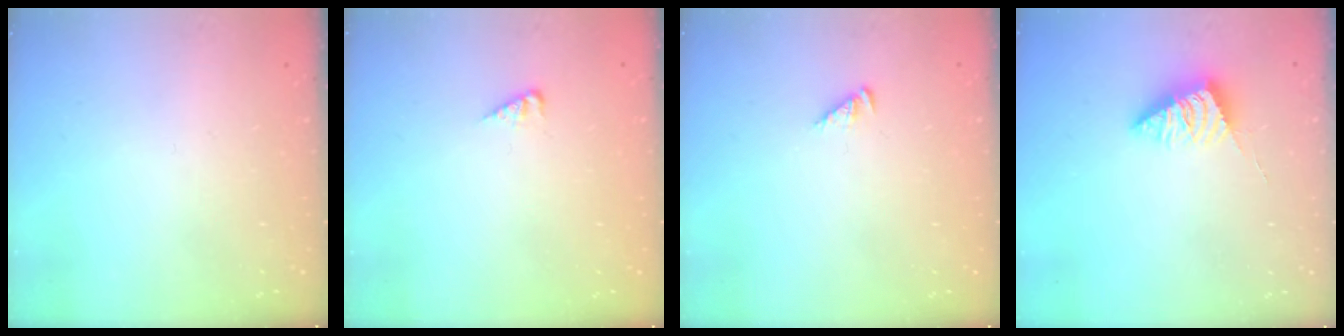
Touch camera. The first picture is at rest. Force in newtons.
{"total": 2.9, "press": 2.9, "slide": 0.4}
{"total": 2.7, "press": 2.7, "slide": 0.4}
{"total": 4.2, "press": 4.2, "slide": 0.3}